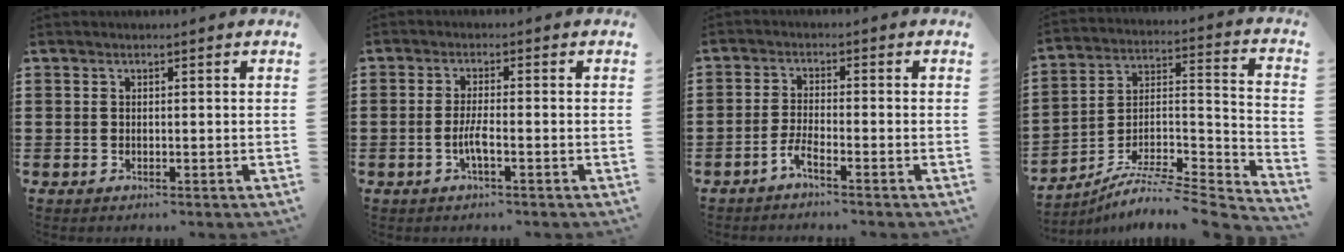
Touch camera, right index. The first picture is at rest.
{"total": 2.9, "force": [-1.3, 0.3, 2.6], "torque": [-0.060, -0.005, -0.029]}
{"total": 2.9, "force": [-2.4, -0.1, 1.7], "torque": [-0.046, -0.005, -0.050]}
{"total": 6.5, "force": [-5.7, 0.9, 3.0], "torque": [-0.051, -0.004, -0.114]}